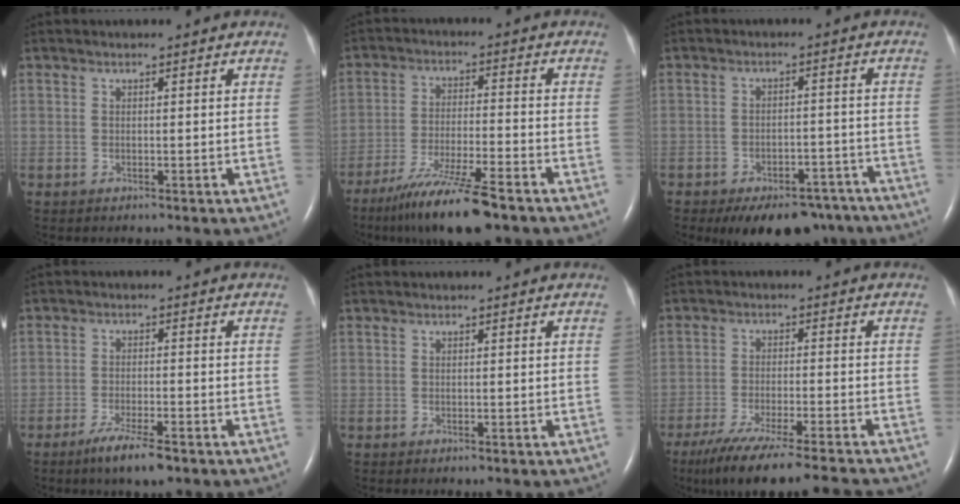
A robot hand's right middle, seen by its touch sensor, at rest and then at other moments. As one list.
[{"total": 11.6, "force": [-8.5, 0.5, 7.8], "torque": [-0.143, -0.035, -0.146]}, {"total": 14.2, "force": [-11.0, 7.1, 5.6], "torque": [-0.080, 0.013, -0.136]}, {"total": 5.6, "force": [-3.8, 0.8, 4.1], "torque": [-0.085, -0.012, -0.065]}, {"total": 0.0}, {"total": 15.0, "force": [-13.1, 0.1, 7.4], "torque": [-0.123, -0.038, -0.207]}]